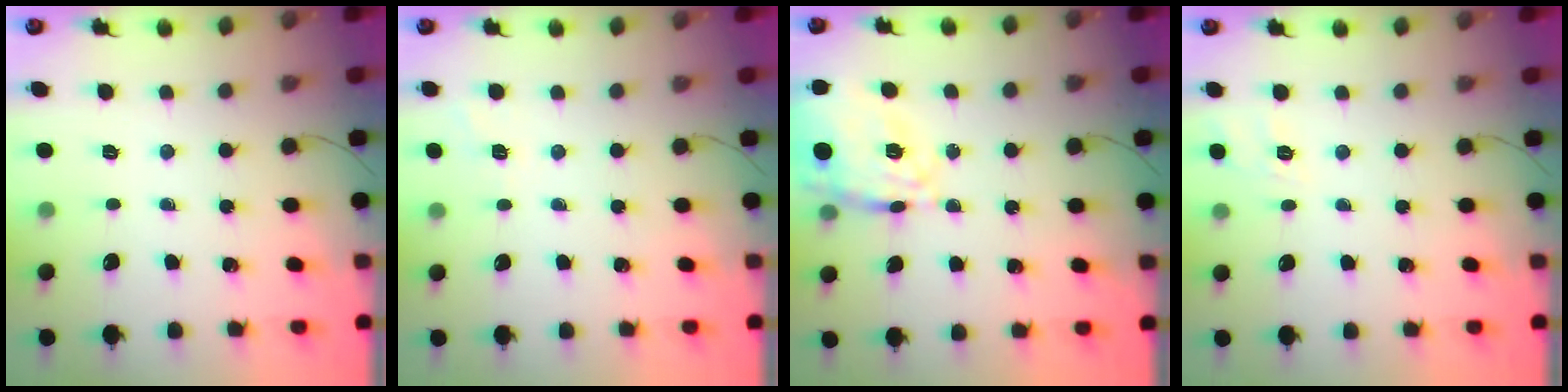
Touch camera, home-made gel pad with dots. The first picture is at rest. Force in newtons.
{"total": 1.8, "press": 1.1, "slide": 1.4}
{"total": 23.1, "press": 23.0, "slide": 2.1}
{"total": 9.5, "press": 9.3, "slide": 2.1}